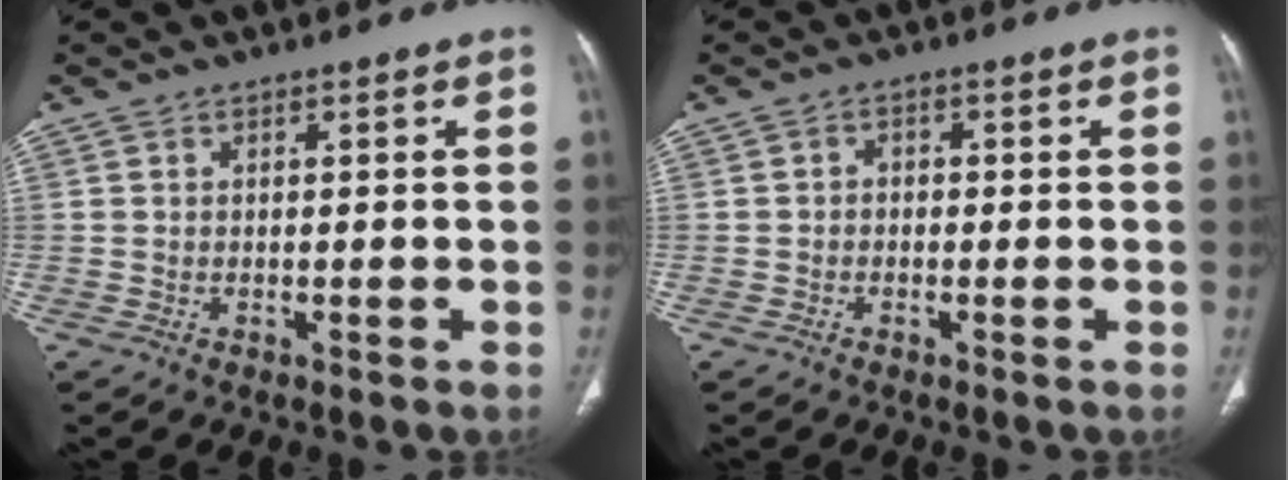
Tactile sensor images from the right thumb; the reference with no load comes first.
{"total": 1.4, "force": [-0.4, 1.1, 0.6], "torque": [-0.001, 0.006, -0.012]}